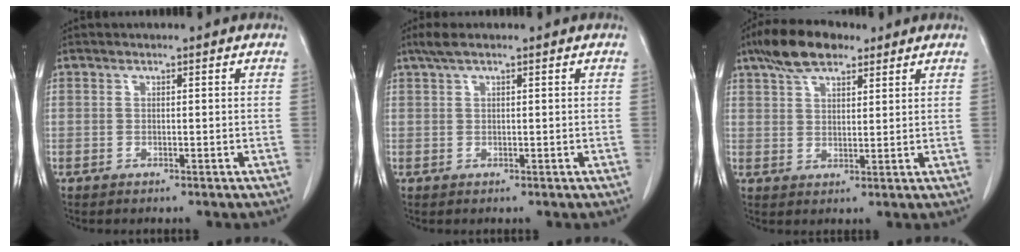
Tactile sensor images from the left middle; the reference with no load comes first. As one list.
[{"total": 2.5, "force": [1.7, 0.3, 1.8], "torque": [-0.043, 0.018, 0.033]}, {"total": 8.1, "force": [5.7, 3.1, 4.9], "torque": [-0.095, 0.020, 0.103]}]